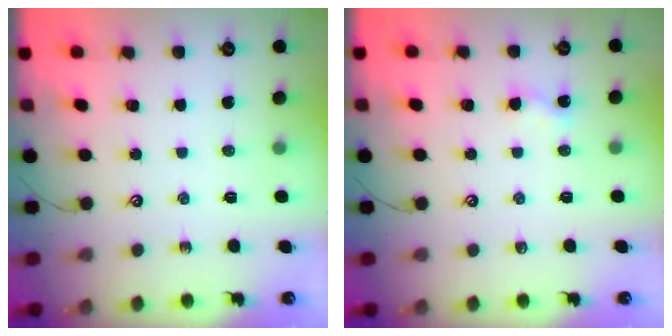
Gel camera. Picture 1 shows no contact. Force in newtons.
{"total": 2.3, "press": 2.3, "slide": 0.2}